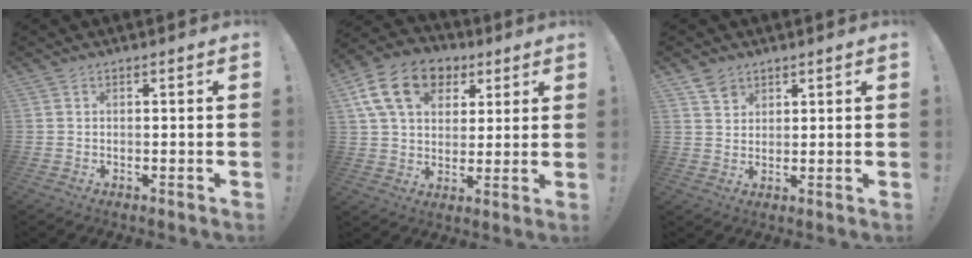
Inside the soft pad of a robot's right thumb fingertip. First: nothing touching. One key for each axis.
{"total": 17.4, "fx": 7.4, "fy": 12.5, "fz": 9.7, "tx": -0.147, "ty": -0.024, "tz": 0.141}
{"total": 4.0, "fx": 3.1, "fy": 2.4, "fz": 1.0, "tx": -0.014, "ty": -0.014, "tz": 0.058}